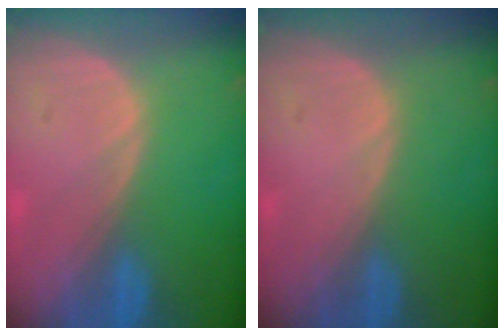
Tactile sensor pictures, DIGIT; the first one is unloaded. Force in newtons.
{"total": 0.0}